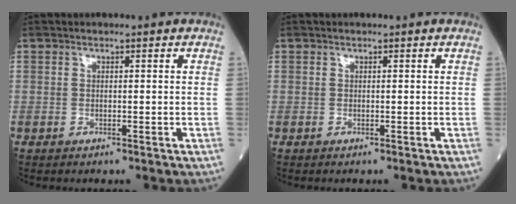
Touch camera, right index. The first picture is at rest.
{"total": 0.0}